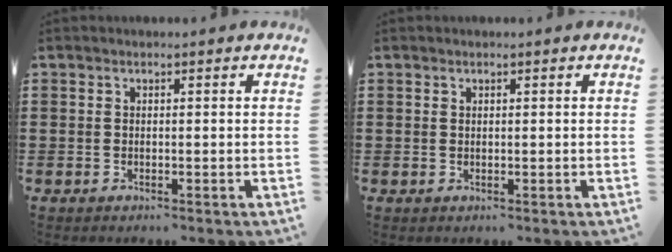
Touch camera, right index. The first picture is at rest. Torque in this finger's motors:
{"motor_torque": [-0.24, -0.28, 0.00, -0.01]}